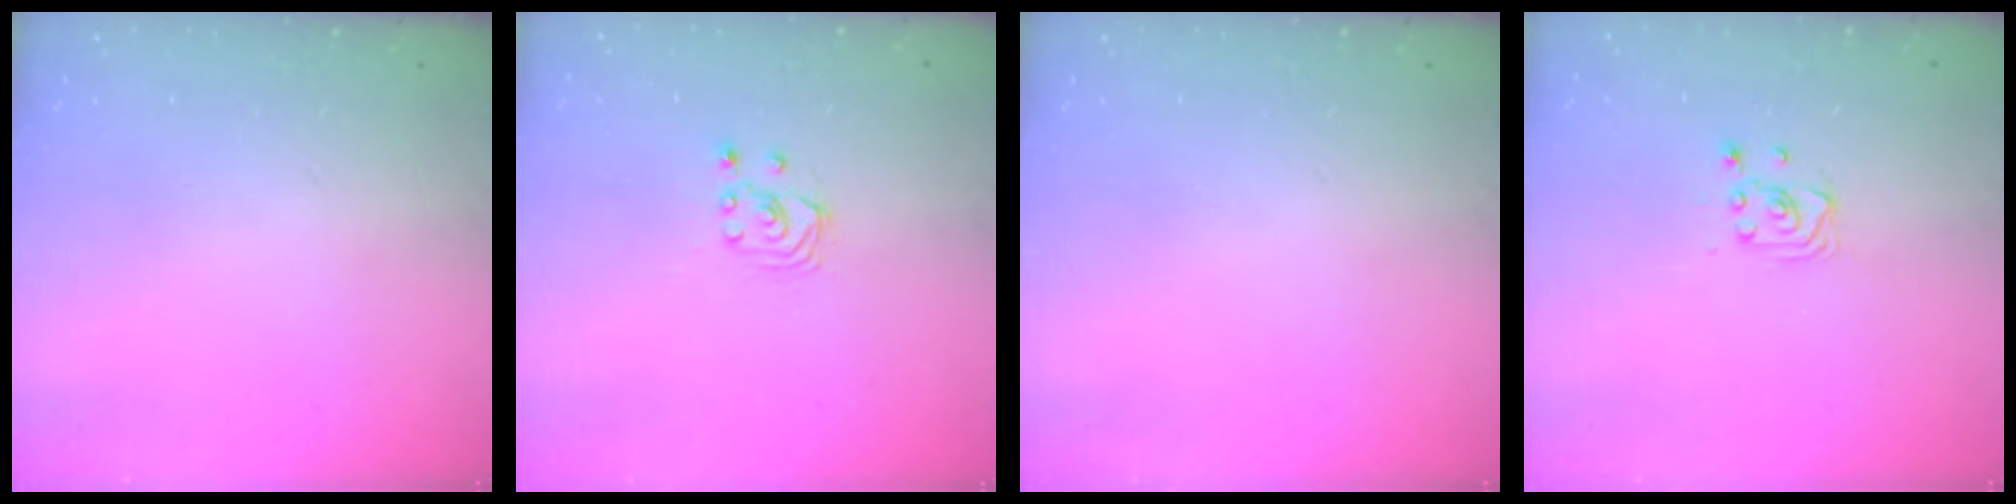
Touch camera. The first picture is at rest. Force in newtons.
{"total": 2.1, "press": 2.1, "slide": 0.3}
{"total": 0.0}
{"total": 2.6, "press": 2.6, "slide": 0.2}